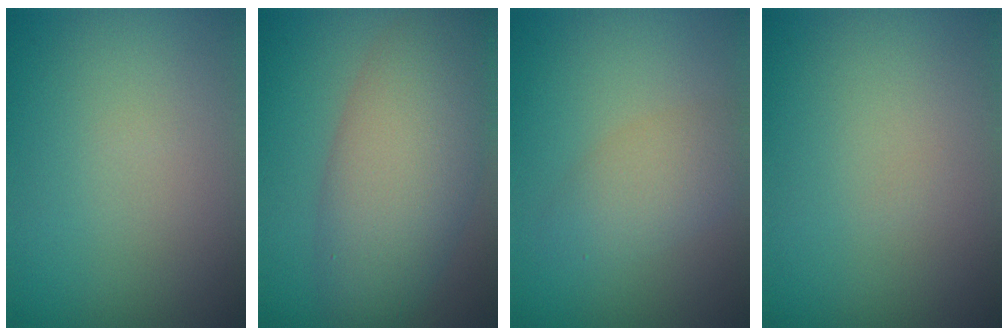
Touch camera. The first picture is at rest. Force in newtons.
{"total": 8.7, "press": 8.7, "slide": 0.1}
{"total": 2.9, "press": 2.9, "slide": 0.1}
{"total": 0.0}